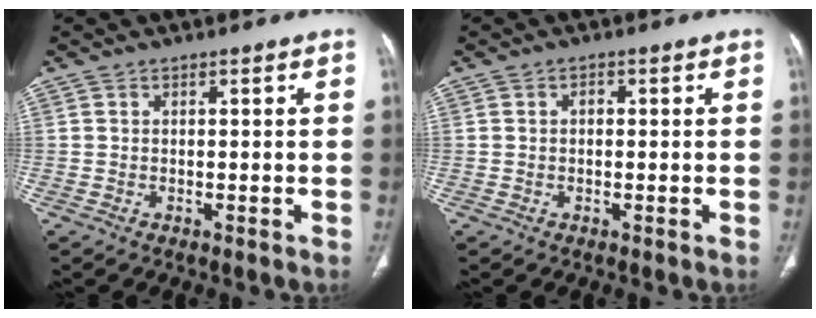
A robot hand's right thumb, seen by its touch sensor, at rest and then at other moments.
{"total": 1.1, "force": [0.0, 0.8, 0.7], "torque": [-0.008, 0.006, -0.002]}